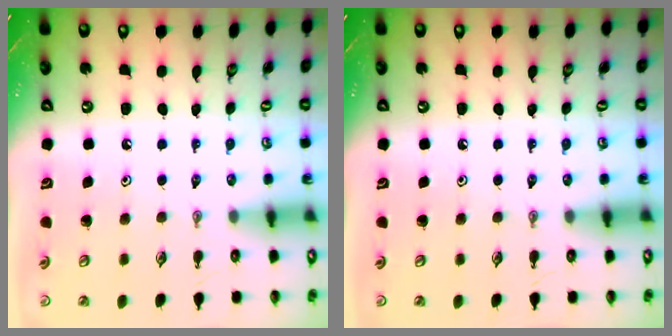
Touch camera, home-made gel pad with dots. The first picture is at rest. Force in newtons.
{"total": 0.0}